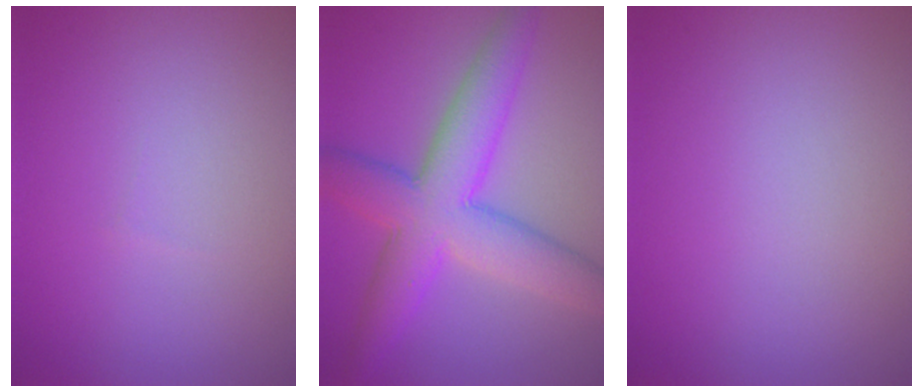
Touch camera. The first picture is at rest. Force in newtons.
{"total": 7.8, "press": 7.8, "slide": 0.2}
{"total": 0.0}